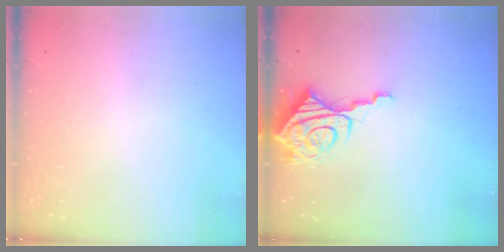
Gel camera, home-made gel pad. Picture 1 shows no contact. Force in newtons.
{"total": 10.4, "press": 10.3, "slide": 1.0}